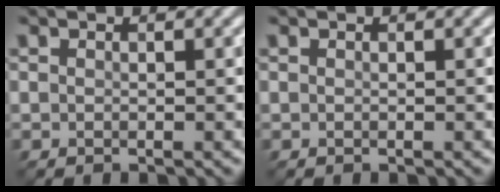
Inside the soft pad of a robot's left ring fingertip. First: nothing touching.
{"total": 0.0}